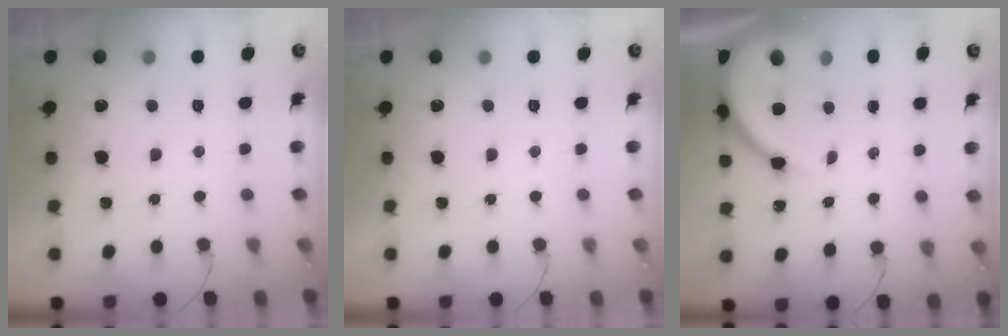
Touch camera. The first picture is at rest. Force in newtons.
{"total": 0.0}
{"total": 10.5, "press": 10.4, "slide": 1.4}